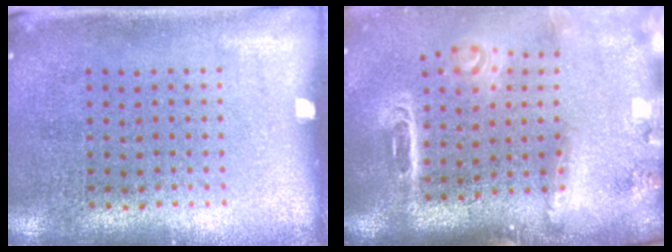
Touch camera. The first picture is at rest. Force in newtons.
{"total": 3.1, "press": 2.1, "slide": 2.3}